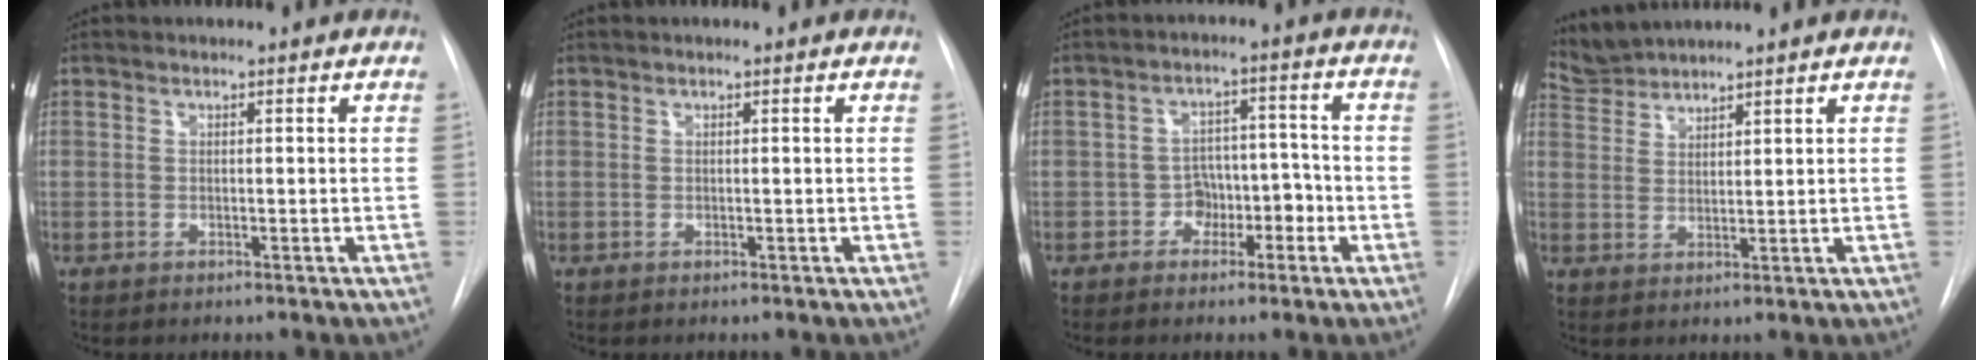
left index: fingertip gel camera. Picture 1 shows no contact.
{"total": 0.0}
{"total": 5.0, "force": [-2.3, 3.6, 2.6], "torque": [-0.025, 0.025, -0.036]}
{"total": 4.0, "force": [3.9, -0.5, -0.6], "torque": [-0.001, 0.013, 0.088]}